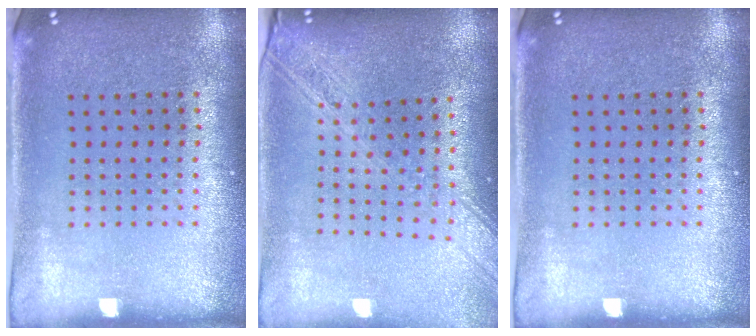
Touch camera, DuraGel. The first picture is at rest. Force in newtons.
{"total": 2.1, "press": 1.8, "slide": 1.1}
{"total": 0.0}